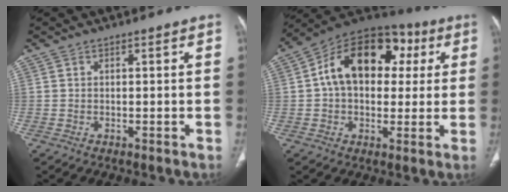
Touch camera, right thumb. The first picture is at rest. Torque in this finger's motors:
{"motor_torque": [2.14, 2.44, 1.74, -0.10, 0.15]}